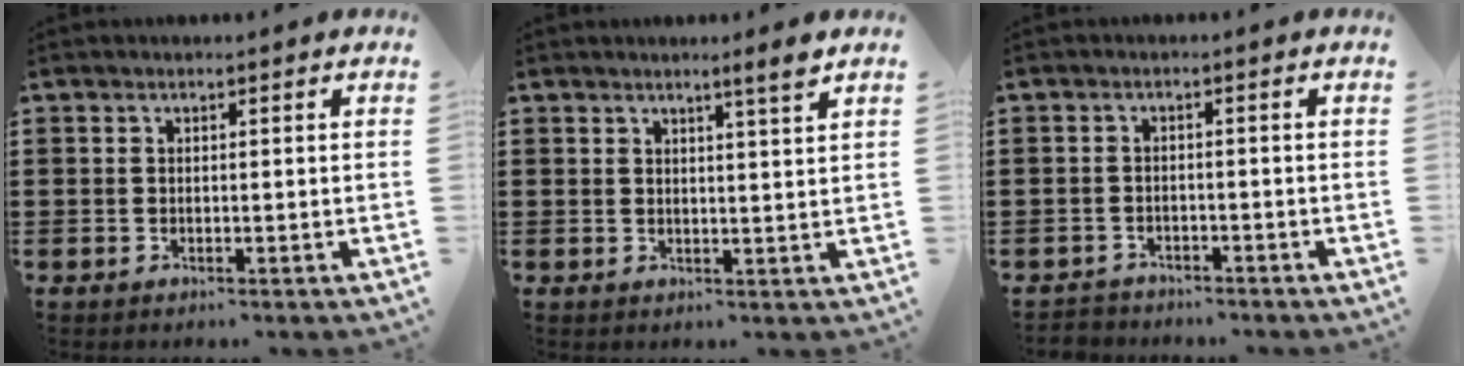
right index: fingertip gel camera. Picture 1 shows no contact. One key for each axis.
{"total": 3.1, "fx": 2.3, "fy": -0.5, "fz": 2.0, "tx": -0.034, "ty": -0.005, "tz": 0.038}
{"total": 1.5, "fx": -1.5, "fy": 0.4, "fz": -0.2, "tx": -0.001, "ty": 0.004, "tz": -0.035}